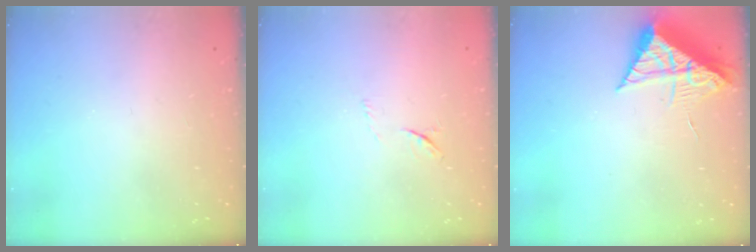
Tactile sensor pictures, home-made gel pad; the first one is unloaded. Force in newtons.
{"total": 4.2, "press": 4.0, "slide": 1.4}
{"total": 9.8, "press": 9.8, "slide": 0.6}